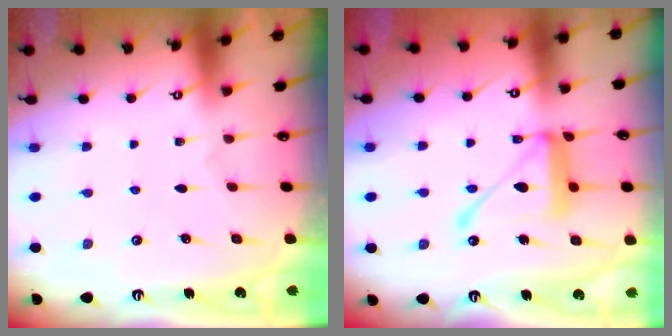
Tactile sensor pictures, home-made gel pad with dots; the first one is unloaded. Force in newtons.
{"total": 15.8, "press": 15.7, "slide": 1.7}